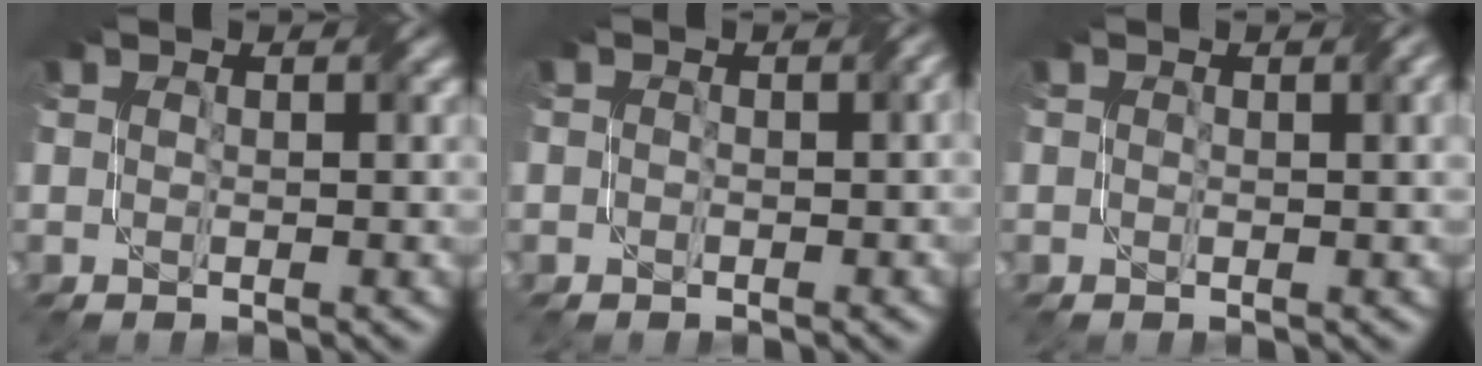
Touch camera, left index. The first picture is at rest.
{"total": 2.2, "force": [-0.8, 1.0, 1.8], "torque": [-0.021, -0.004, -0.011]}
{"total": 1.8, "force": [0.4, 0.4, 1.7], "torque": [-0.027, 0.003, 0.004]}